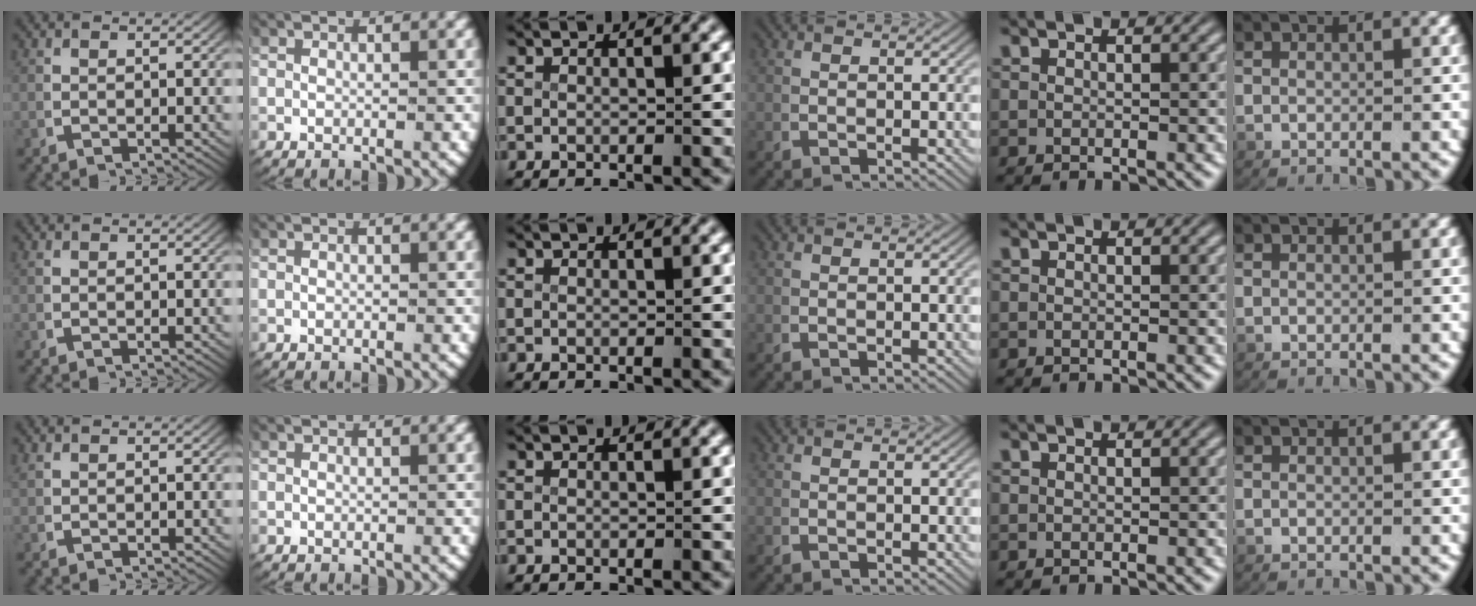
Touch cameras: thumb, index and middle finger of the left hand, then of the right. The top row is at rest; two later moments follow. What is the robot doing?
{"motion": "lift_and_place", "object": "paper"}